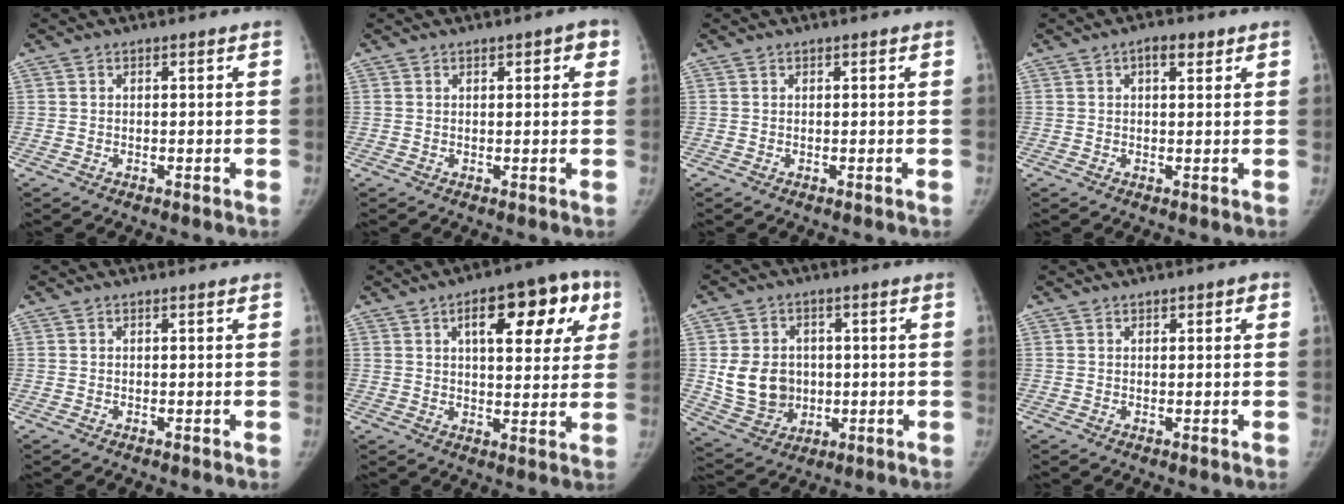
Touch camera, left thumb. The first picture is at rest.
{"total": 3.3, "force": [1.4, 1.4, 2.6], "torque": [-0.017, 0.000, 0.013]}
{"total": 0.0}
{"total": 3.2, "force": [1.6, 1.5, 2.4], "torque": [-0.025, -0.003, 0.021]}
{"total": 0.0}
{"total": 16.2, "force": [6.3, 7.0, 13.1], "torque": [-0.126, 0.007, 0.079]}
{"total": 11.3, "force": [0.2, 9.5, 6.0], "torque": [-0.071, -0.007, 0.020]}
{"total": 1.8, "force": [0.8, 1.0, 1.3], "torque": [-0.010, 0.001, 0.009]}